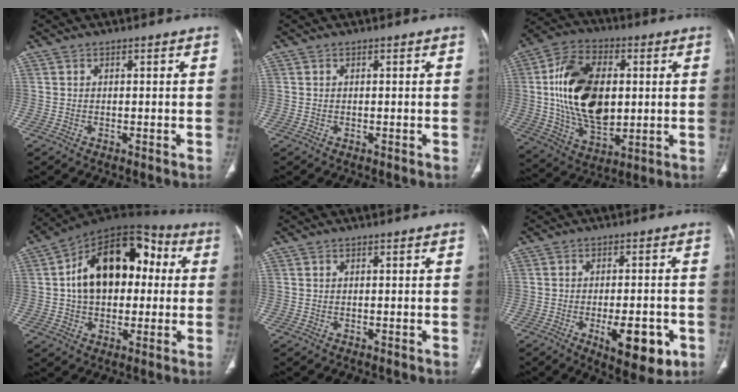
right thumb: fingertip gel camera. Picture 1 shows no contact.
{"total": 0.0}
{"total": 20.5, "force": [2.0, 12.4, 16.2], "torque": [-0.277, -0.004, 0.043]}
{"total": 20.2, "force": [2.4, 13.1, 15.2], "torque": [-0.211, 0.036, 0.032]}
{"total": 0.0}
{"total": 11.3, "force": [-4.2, 4.6, 9.5], "torque": [-0.117, 0.003, -0.050]}